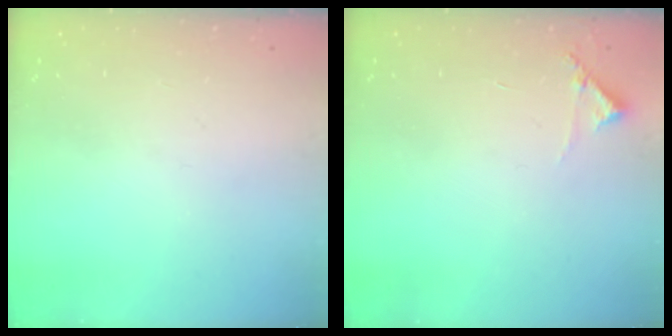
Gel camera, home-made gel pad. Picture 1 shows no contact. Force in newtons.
{"total": 4.3, "press": 4.3, "slide": 0.2}